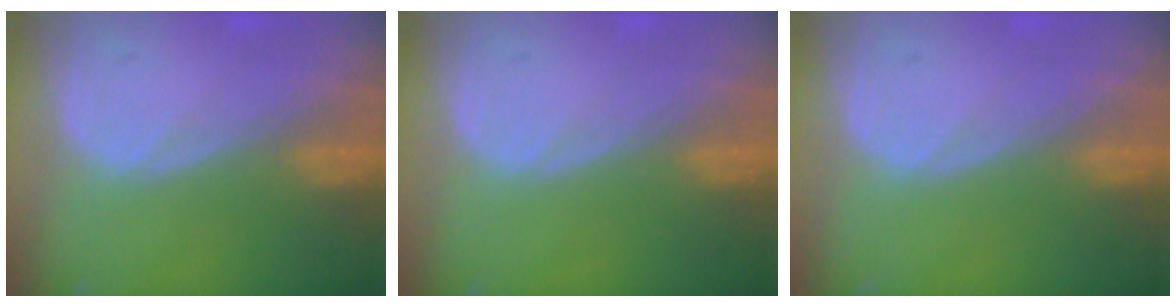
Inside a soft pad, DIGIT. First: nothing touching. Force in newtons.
{"total": 0.0}
{"total": 0.0}